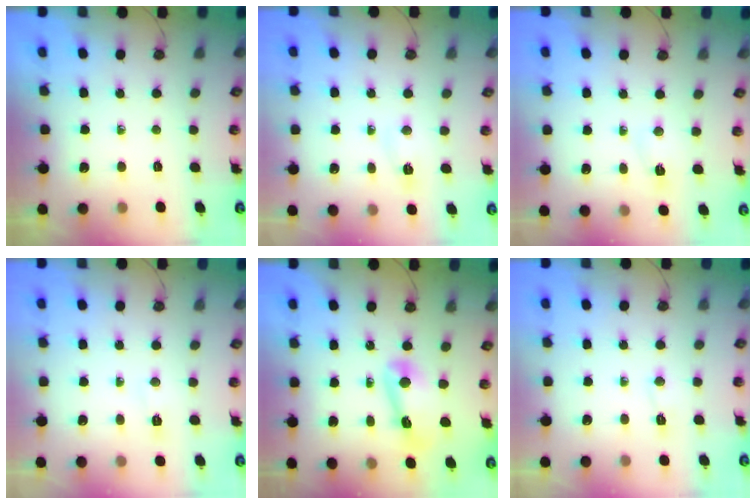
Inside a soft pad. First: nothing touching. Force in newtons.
{"total": 4.6, "press": 4.6, "slide": 0.6}
{"total": 2.3, "press": 2.2, "slide": 0.4}
{"total": 6.1, "press": 5.6, "slide": 2.6}
{"total": 10.5, "press": 10.4, "slide": 1.3}
{"total": 5.3, "press": 5.0, "slide": 1.7}